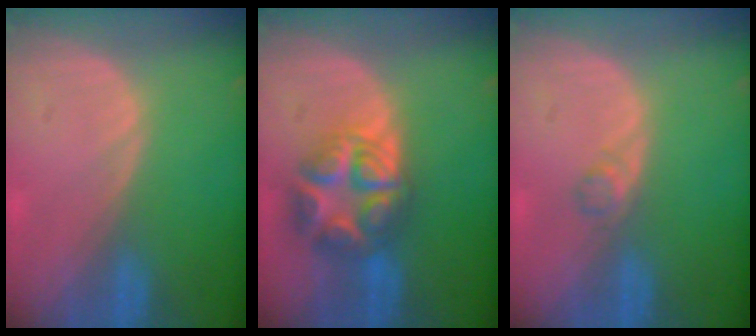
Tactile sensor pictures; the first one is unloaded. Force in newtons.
{"total": 8.0, "press": 8.0, "slide": 0.5}
{"total": 1.4, "press": 1.4, "slide": 0.1}